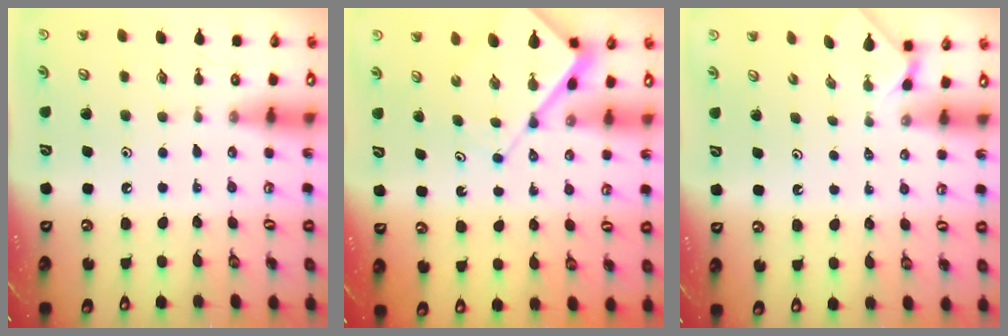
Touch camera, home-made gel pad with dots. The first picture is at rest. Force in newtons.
{"total": 7.0, "press": 6.9, "slide": 0.7}
{"total": 0.7, "press": 0.6, "slide": 0.3}